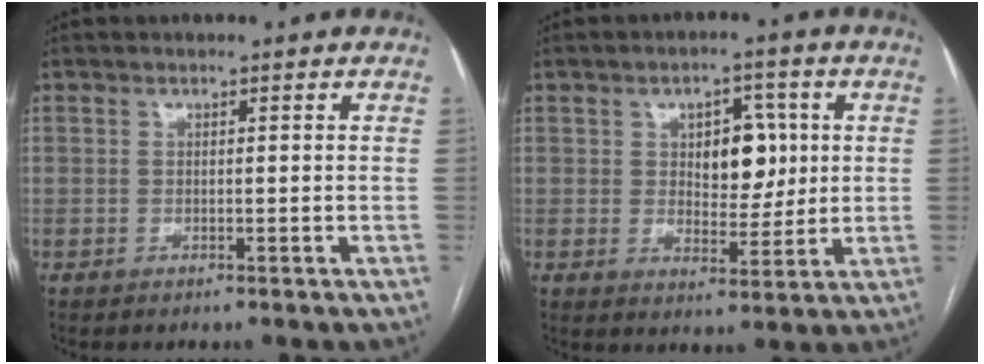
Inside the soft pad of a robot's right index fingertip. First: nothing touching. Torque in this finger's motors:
{"motor_torque": [0.17, 0.00, 0.14, 0.06]}